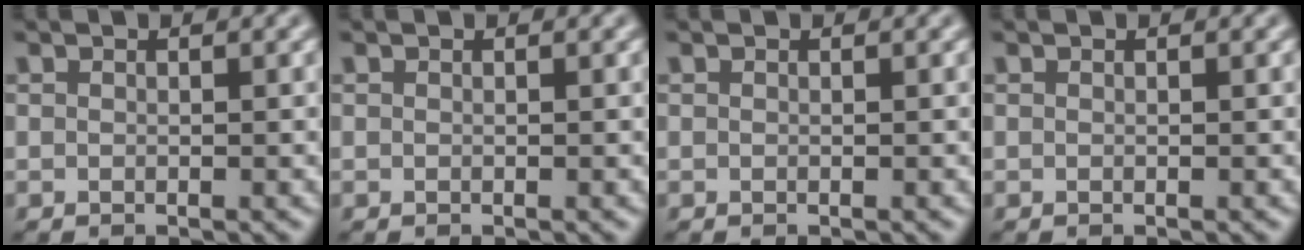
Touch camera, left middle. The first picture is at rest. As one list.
[{"total": 0.0}, {"total": 0.0}, {"total": 0.0}]